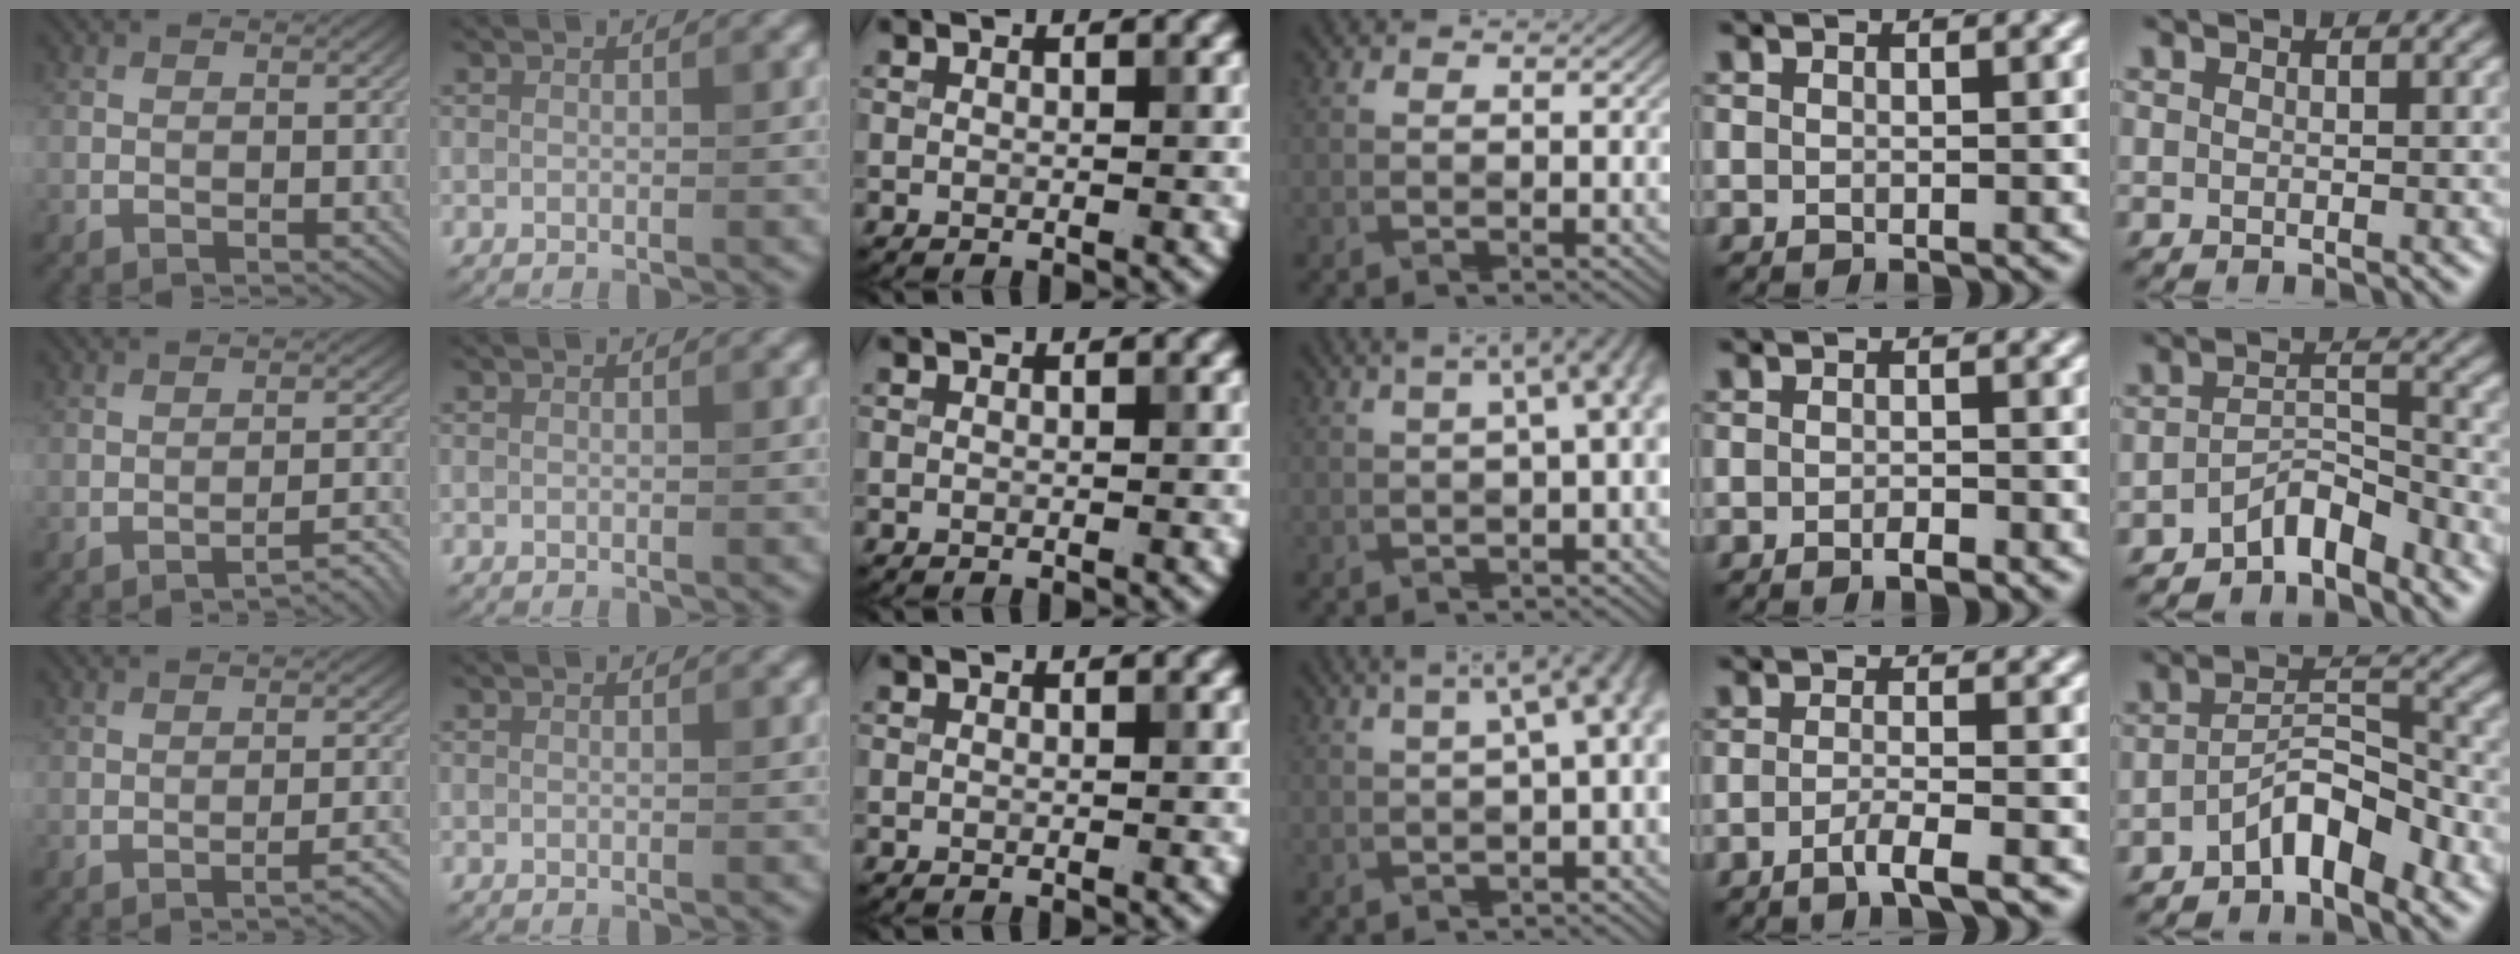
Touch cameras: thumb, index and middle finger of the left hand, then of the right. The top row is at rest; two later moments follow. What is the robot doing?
{"motion": "pour", "object": "sugar"}